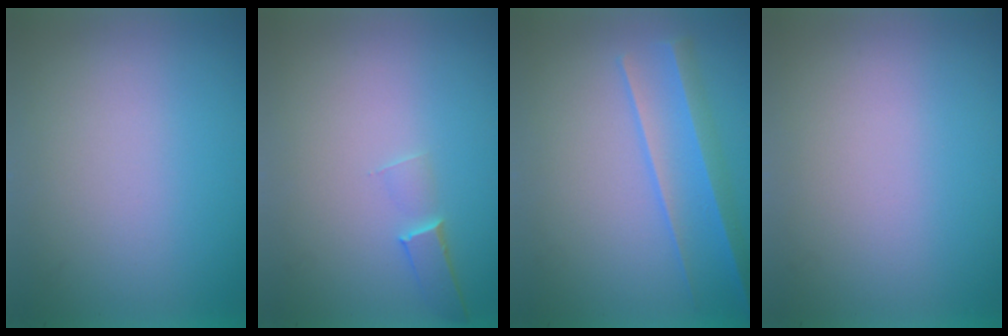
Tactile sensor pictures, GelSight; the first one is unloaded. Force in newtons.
{"total": 1.0}
{"total": 2.2}
{"total": 0.0}